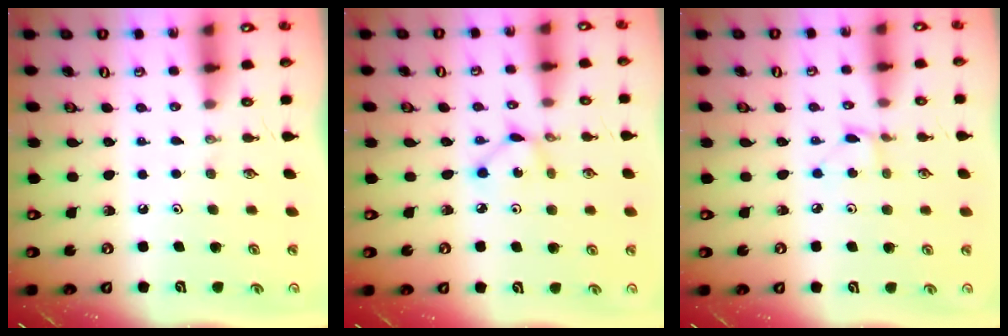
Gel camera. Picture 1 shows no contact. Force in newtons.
{"total": 2.9, "press": 2.9, "slide": 0.1}
{"total": 2.6, "press": 2.5, "slide": 0.4}